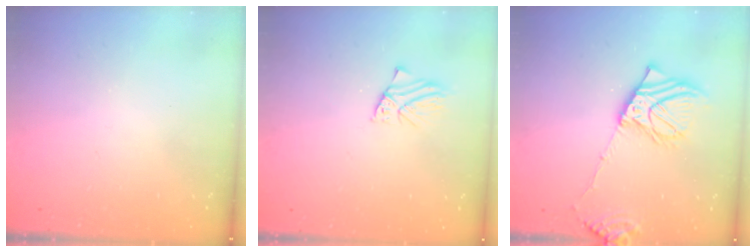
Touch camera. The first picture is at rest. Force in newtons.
{"total": 1.8, "press": 1.8, "slide": 0.1}
{"total": 13.4, "press": 13.1, "slide": 2.7}